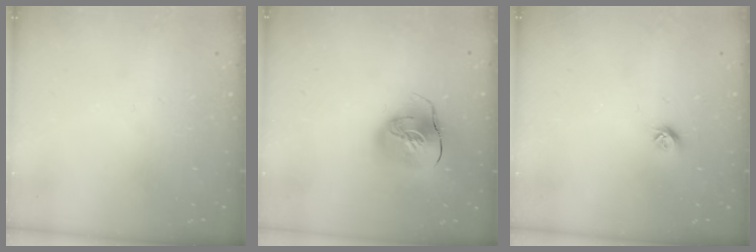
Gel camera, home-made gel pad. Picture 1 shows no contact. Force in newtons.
{"total": 13.3, "press": 13.2, "slide": 2.2}
{"total": 5.4, "press": 5.3, "slide": 0.9}